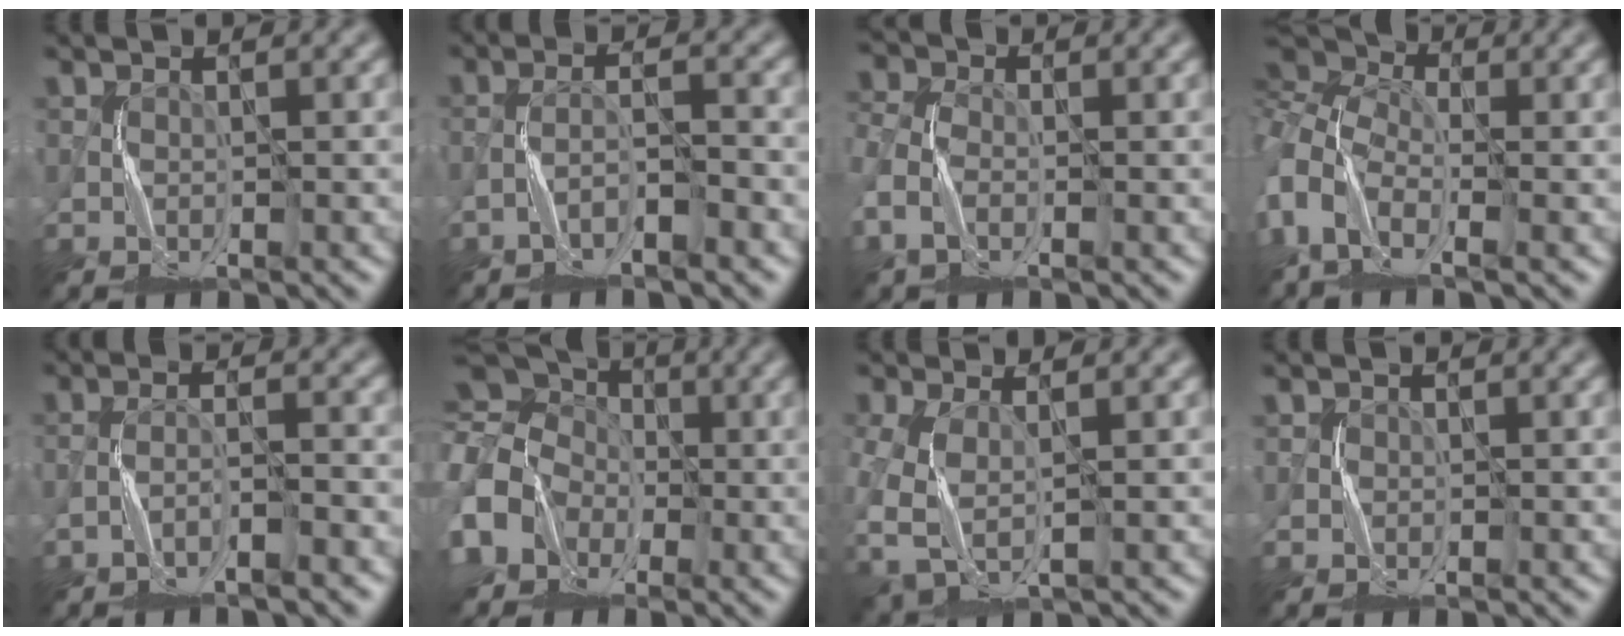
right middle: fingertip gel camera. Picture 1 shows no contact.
{"total": 2.4, "force": [-2.0, 0.1, 1.3], "torque": [-0.022, 0.016, -0.042]}
{"total": 4.8, "force": [-1.6, 3.5, 2.8], "torque": [-0.085, -0.003, -0.034]}
{"total": 9.5, "force": [-2.2, 6.3, 6.8], "torque": [-0.160, -0.001, -0.033]}
{"total": 2.6, "force": [-2.2, 0.2, 1.4], "torque": [-0.021, 0.014, -0.047]}
{"total": 11.7, "force": [-0.9, 10.3, 5.4], "torque": [-0.129, 0.034, -0.063]}
{"total": 4.4, "force": [-1.2, 2.7, 3.2], "torque": [-0.100, -0.011, -0.021]}
{"total": 1.1, "force": [-0.2, 1.0, 0.2], "torque": [-0.002, 0.001, -0.006]}